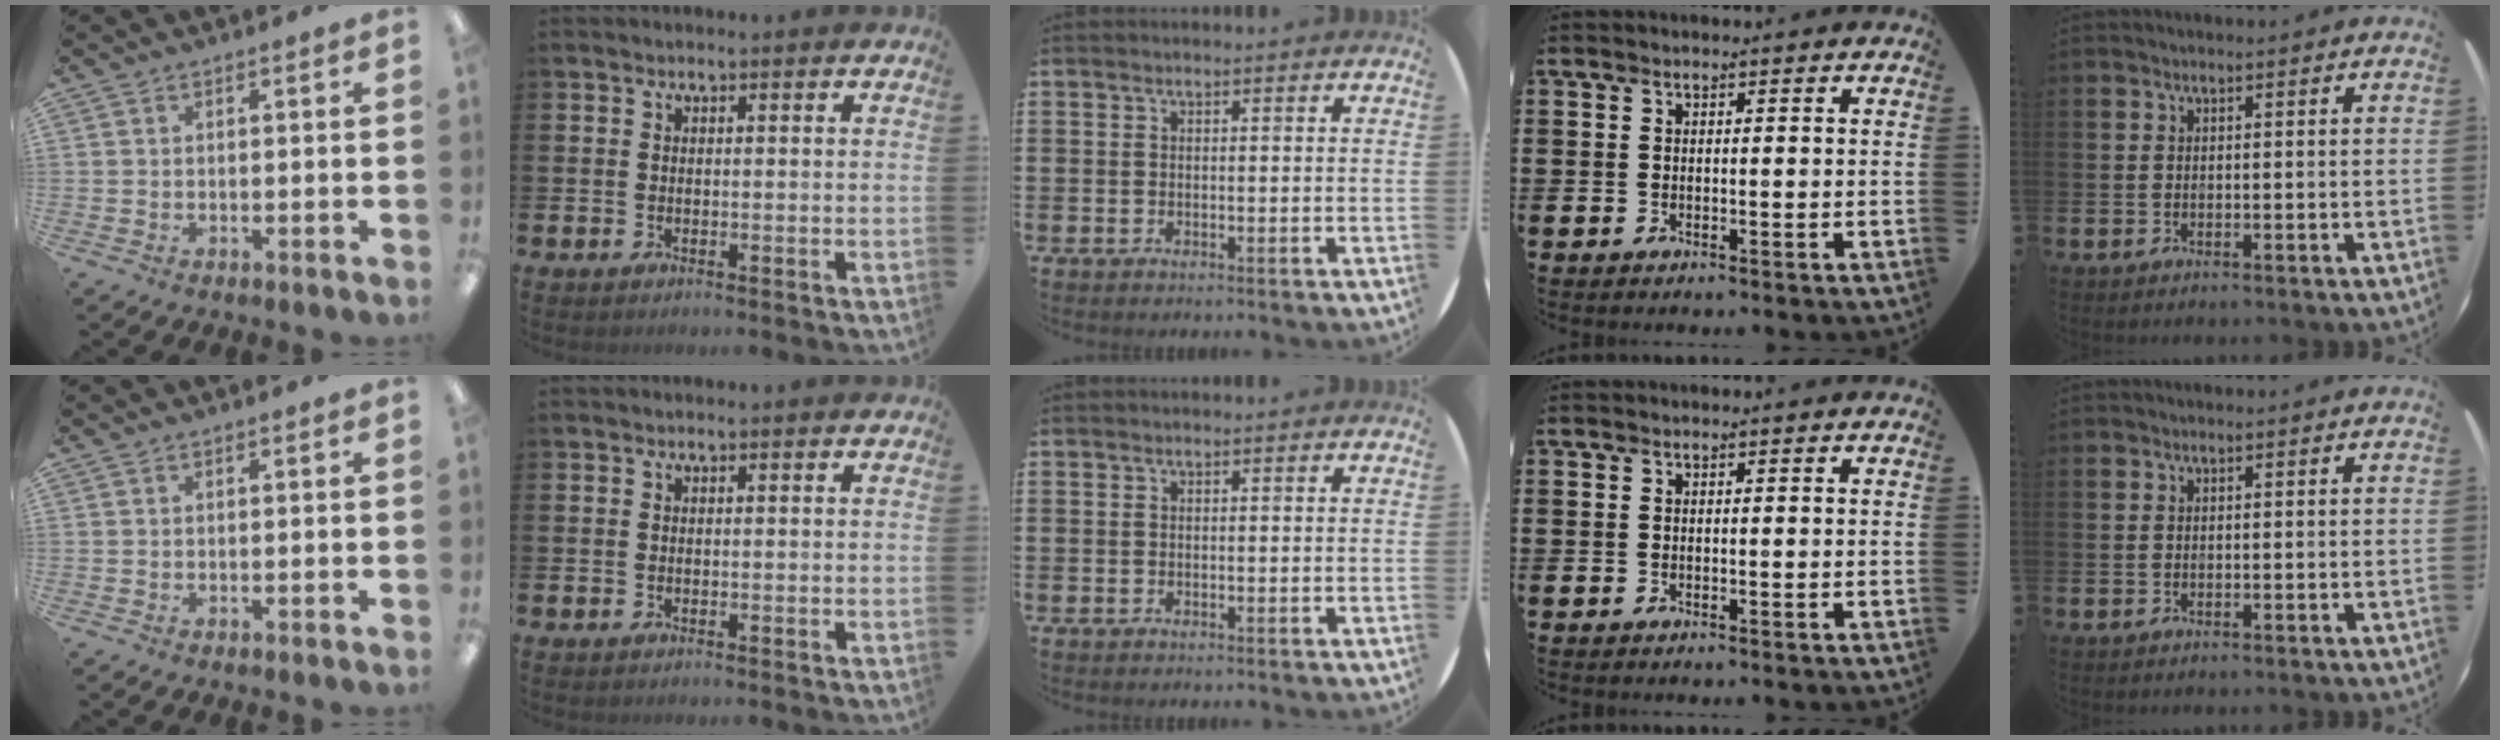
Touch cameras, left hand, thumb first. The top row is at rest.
{}